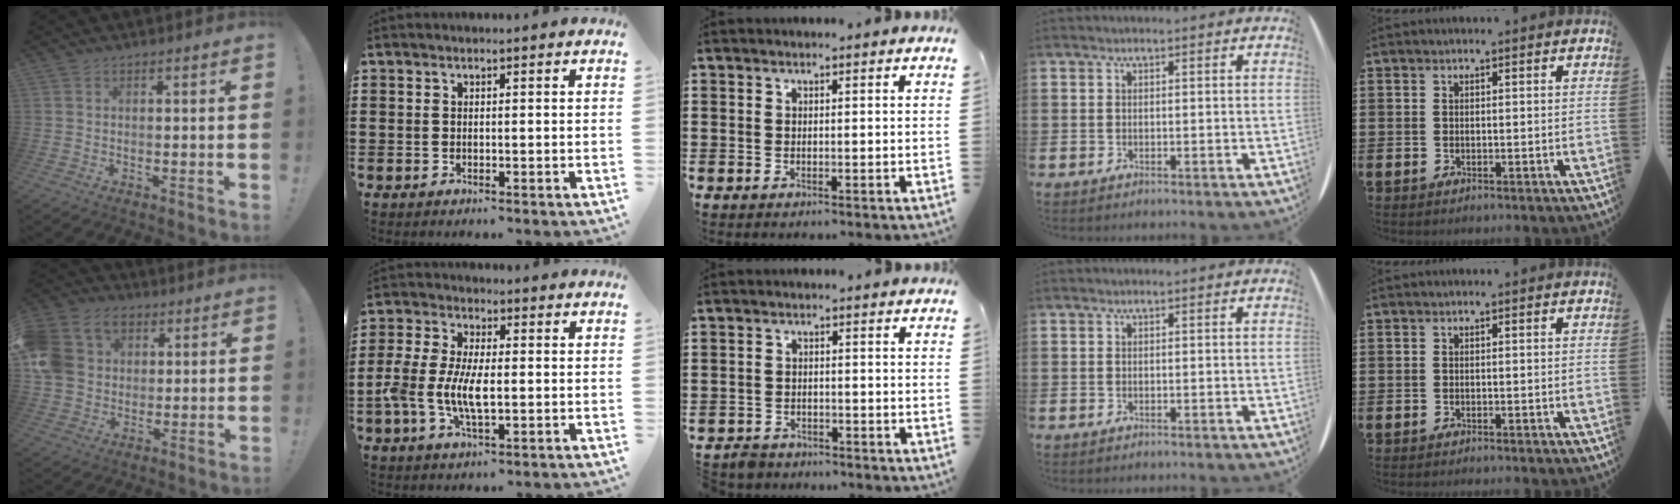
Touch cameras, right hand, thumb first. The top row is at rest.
{"thumb": {"total": 15.1, "force": [4.3, 12.3, 7.6], "torque": [-0.142, -0.005, 0.090]}, "index": {"total": 8.0, "force": [-1.5, 3.7, 6.9], "torque": [-0.162, -0.005, -0.035]}, "middle": {"total": 2.4, "force": [-2.3, 0.5, -0.2], "torque": [-0.005, 0.001, -0.052]}}